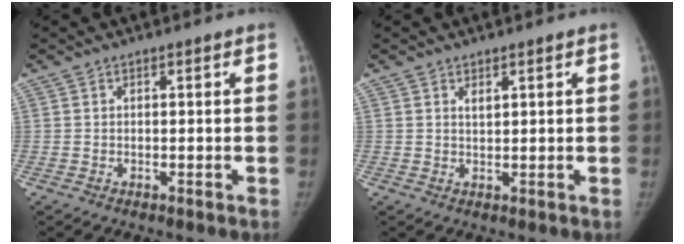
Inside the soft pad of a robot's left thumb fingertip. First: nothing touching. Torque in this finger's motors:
{"motor_torque": [0.42, 0.01, 0.50, -0.52, 0.07]}